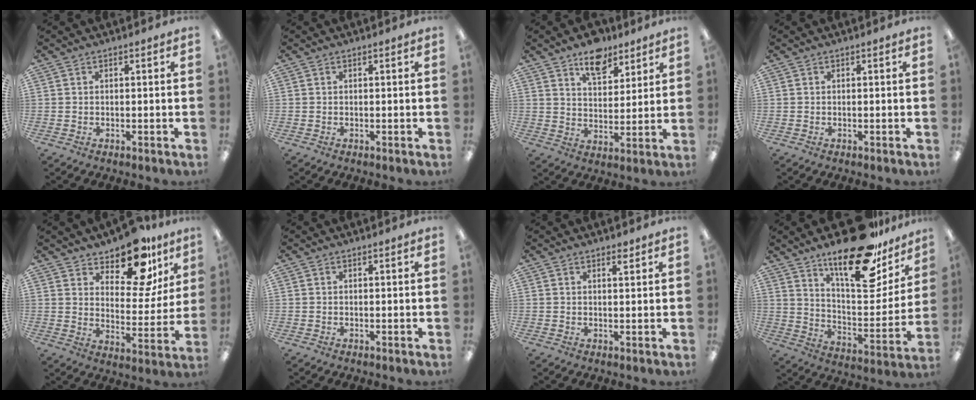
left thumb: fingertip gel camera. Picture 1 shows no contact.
{"total": 0.0}
{"total": 10.0, "force": [7.3, 5.1, 4.6], "torque": [-0.055, -0.039, 0.126]}
{"total": 0.0}
{"total": 15.9, "force": [12.3, 6.8, 7.4], "torque": [-0.104, -0.087, 0.212]}
{"total": 0.0}
{"total": 1.6, "force": [1.4, 0.3, 0.7], "torque": [-0.008, -0.005, 0.023]}
{"total": 23.8, "force": [17.0, 8.7, 14.2], "torque": [-0.202, -0.111, 0.282]}